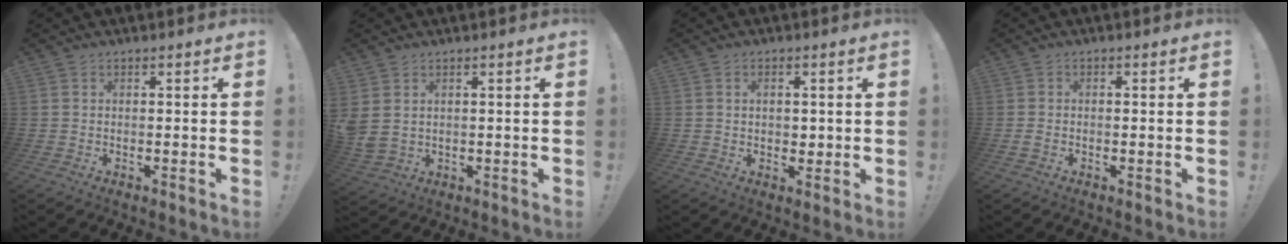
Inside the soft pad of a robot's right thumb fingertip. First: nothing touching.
{"total": 4.1, "force": [1.7, 2.3, 2.9], "torque": [-0.071, -0.006, 0.035]}
{"total": 3.2, "force": [0.8, 2.4, 1.9], "torque": [-0.019, -0.002, 0.010]}
{"total": 1.3, "force": [-0.6, 0.6, 1.0], "torque": [-0.018, 0.006, -0.009]}